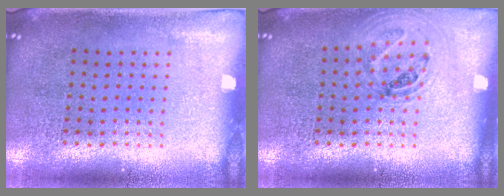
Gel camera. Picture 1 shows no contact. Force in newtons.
{"total": 0.9, "press": 0.9, "slide": 0.2}